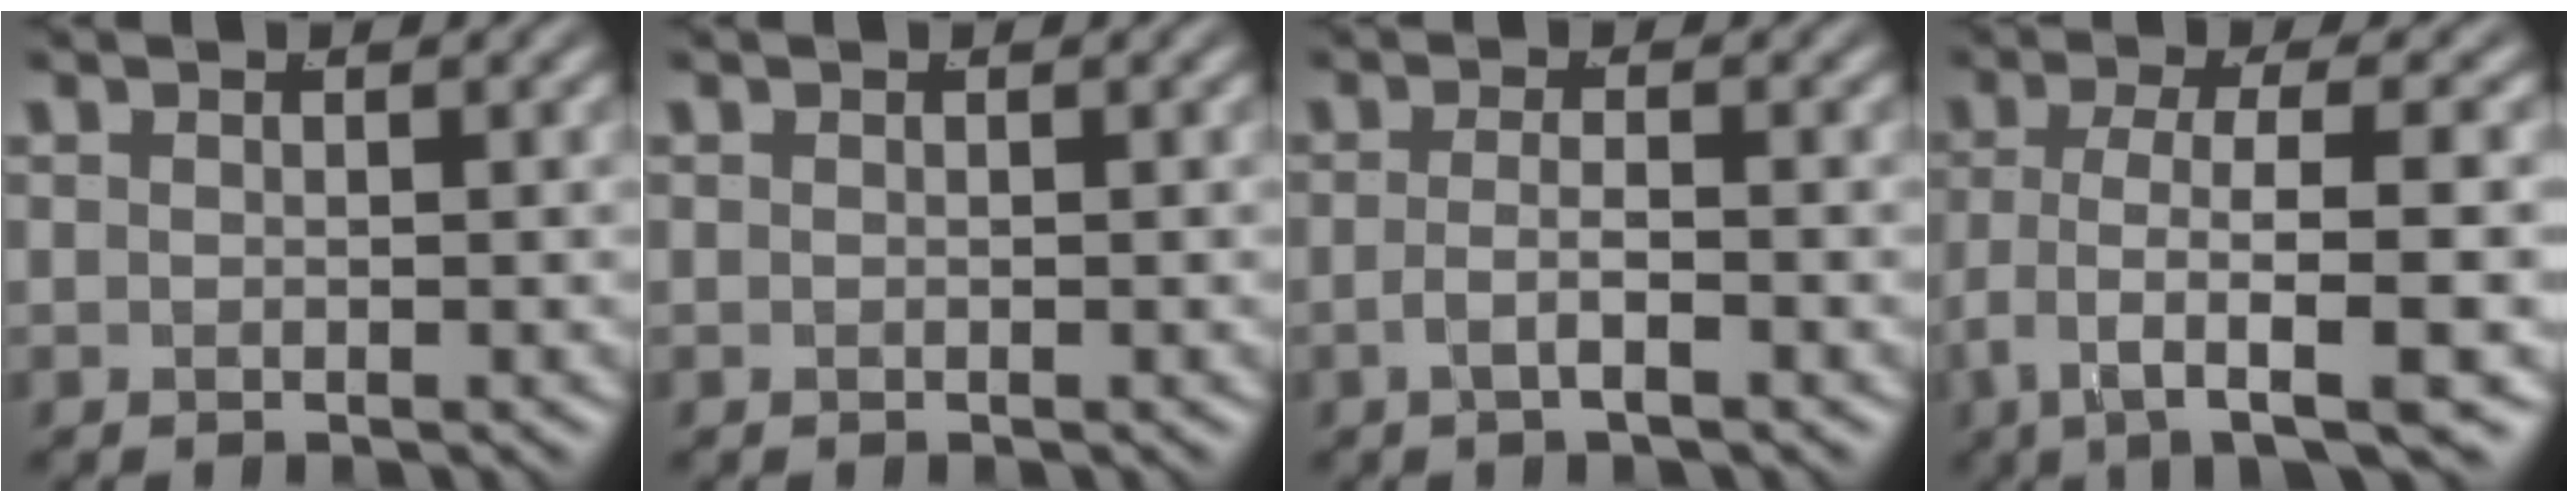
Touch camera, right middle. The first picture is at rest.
{"total": 0.0}
{"total": 2.1, "force": [-1.4, 0.1, 1.6], "torque": [-0.033, -0.012, -0.021]}
{"total": 8.0, "force": [-5.0, 2.3, 5.8], "torque": [-0.115, -0.038, -0.062]}